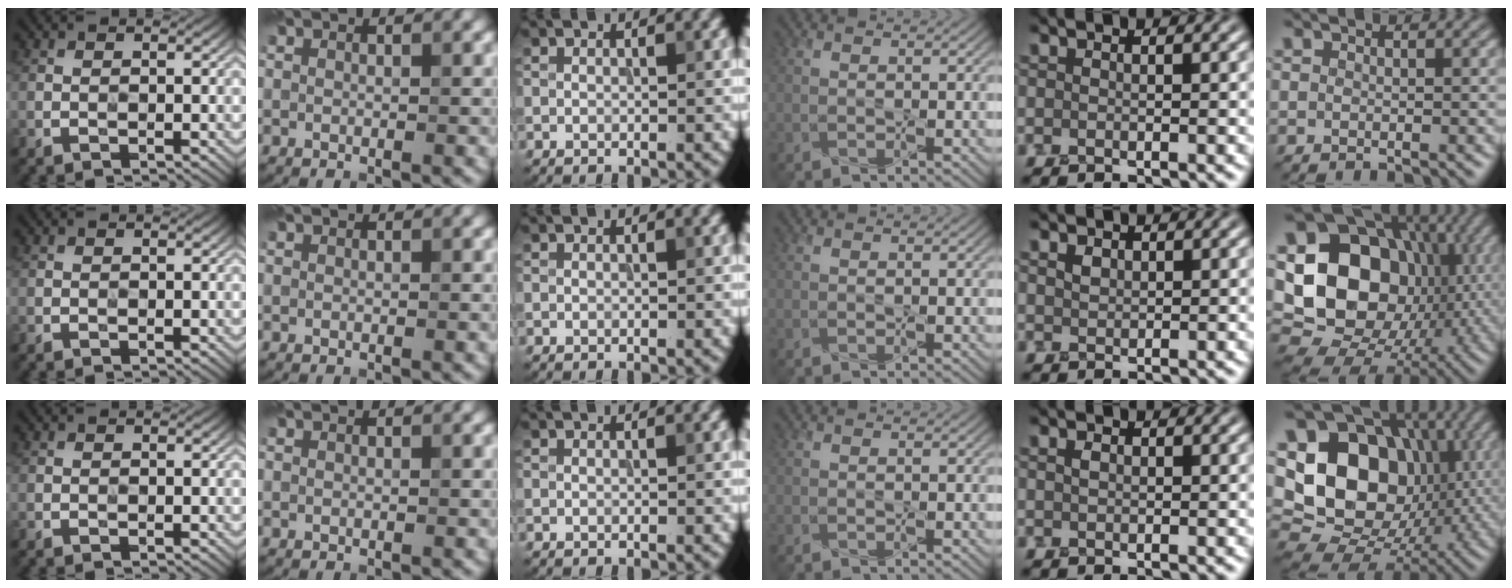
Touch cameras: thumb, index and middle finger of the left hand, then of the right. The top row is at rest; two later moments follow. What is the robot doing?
{"motion": "press", "object": "button"}